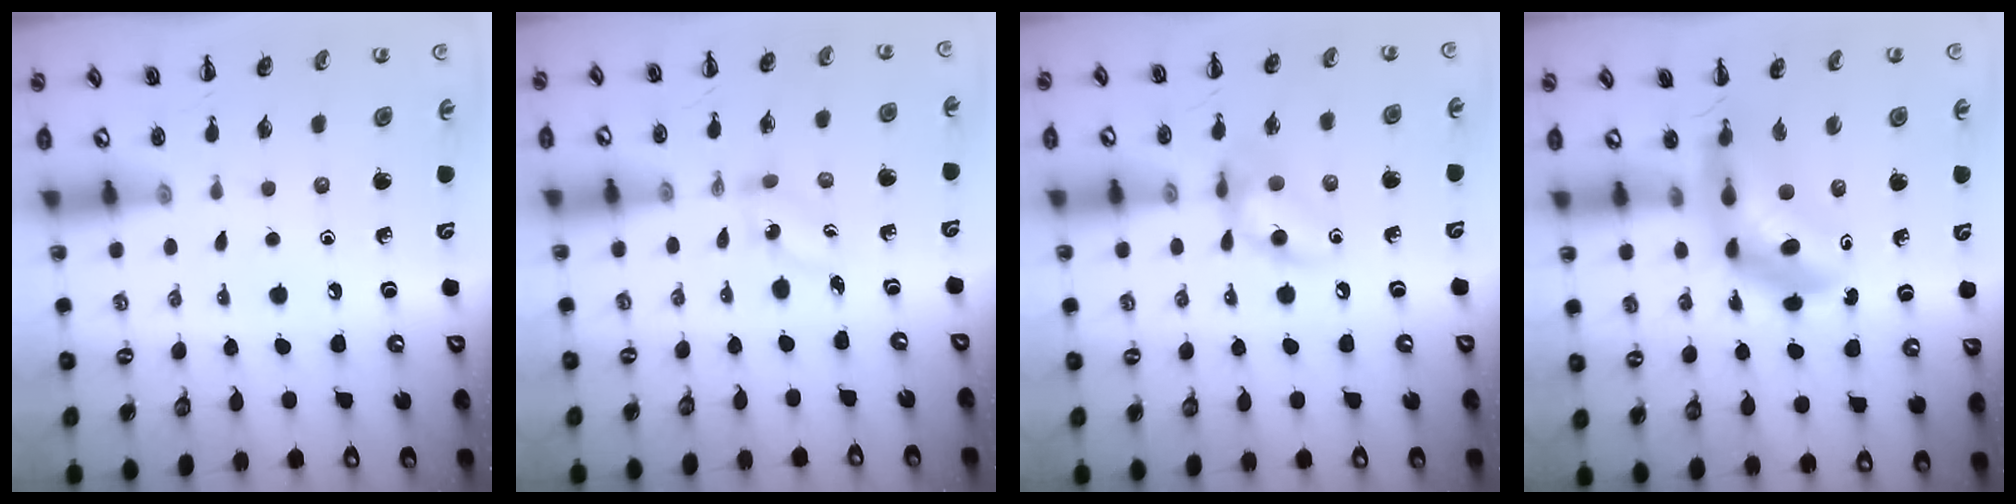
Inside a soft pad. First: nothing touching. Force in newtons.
{"total": 1.7, "press": 1.5, "slide": 0.8}
{"total": 10.4, "press": 10.3, "slide": 1.5}
{"total": 5.7, "press": 5.6, "slide": 1.3}